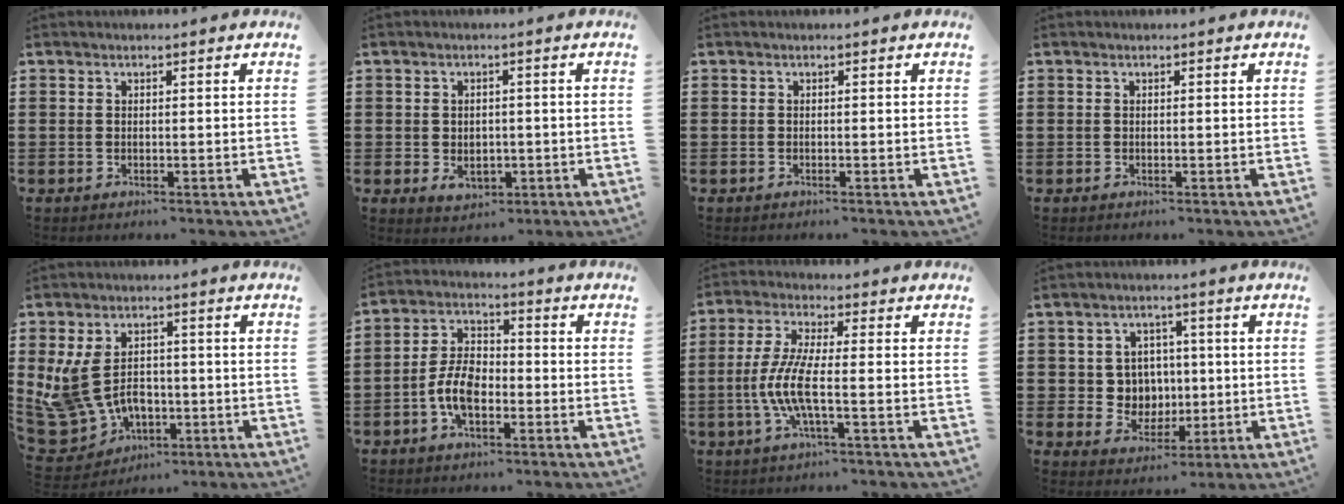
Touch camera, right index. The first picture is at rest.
{"total": 2.8, "force": [-0.6, 2.3, 1.5], "torque": [-0.026, 0.001, -0.014]}
{"total": 0.0}
{"total": 0.0}
{"total": 8.9, "force": [-0.5, 7.2, 5.2], "torque": [-0.159, 0.003, -0.008]}
{"total": 7.1, "force": [-2.5, 3.9, 5.4], "torque": [-0.135, 0.001, -0.055]}
{"total": 7.3, "force": [-1.9, 1.5, 6.8], "torque": [-0.168, -0.019, -0.048]}
{"total": 5.5, "force": [0.9, 5.3, 1.4], "torque": [-0.046, 0.013, 0.015]}